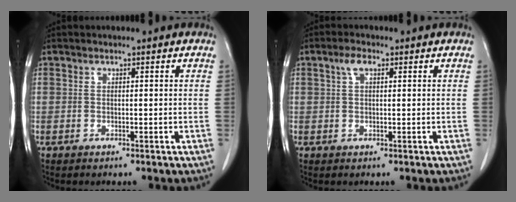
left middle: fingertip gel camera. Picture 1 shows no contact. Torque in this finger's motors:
{"motor_torque": [0.40, -0.06, -0.05, -0.01]}